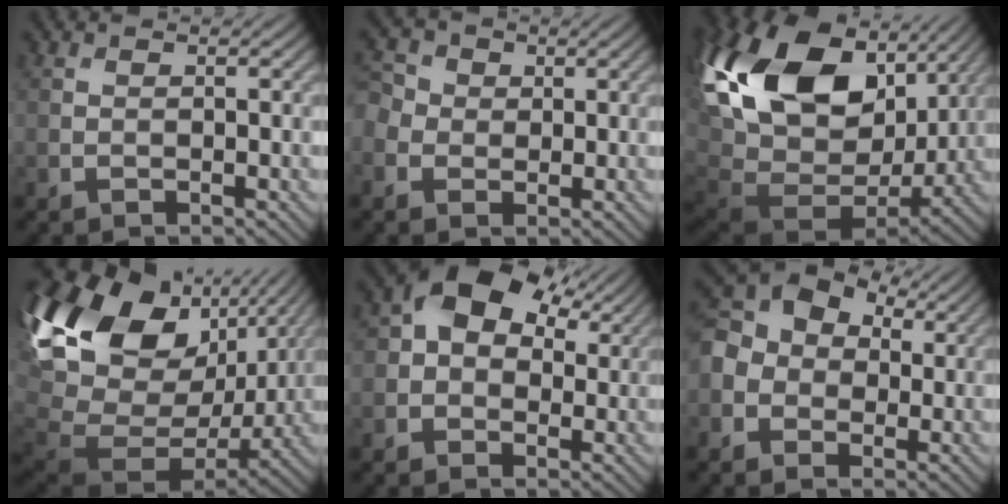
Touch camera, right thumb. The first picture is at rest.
{"total": 3.9, "force": [-0.1, 3.5, 1.8], "torque": [-0.058, 0.009, -0.005]}
{"total": 21.7, "force": [6.4, 14.2, 15.1], "torque": [-0.340, -0.001, 0.138]}
{"total": 19.5, "force": [6.5, 12.9, 13.2], "torque": [-0.279, 0.008, 0.142]}
{"total": 9.3, "force": [2.9, 6.4, 6.1], "torque": [-0.103, 0.011, 0.042]}
{"total": 9.1, "force": [0.3, 7.5, 5.2], "torque": [-0.139, 0.007, -0.012]}